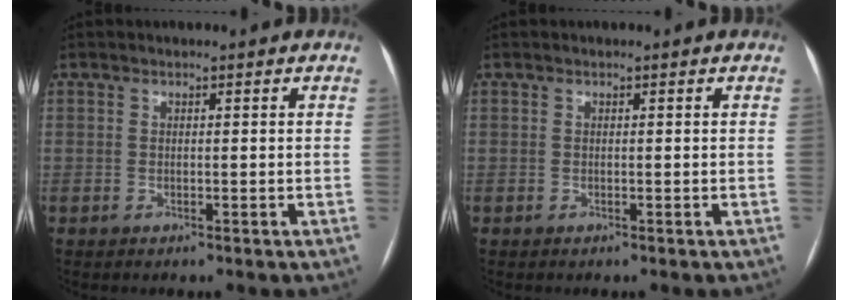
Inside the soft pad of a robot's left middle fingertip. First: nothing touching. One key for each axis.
{"total": 0.0}